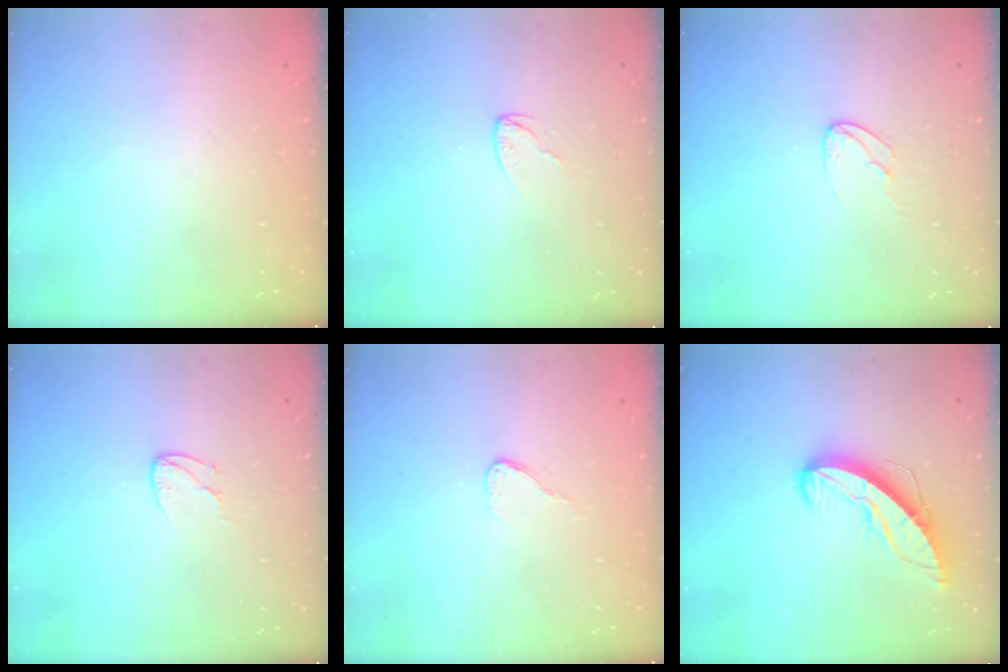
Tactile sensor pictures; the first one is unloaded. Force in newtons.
{"total": 3.0, "press": 3.0, "slide": 0.3}
{"total": 5.6, "press": 5.5, "slide": 0.6}
{"total": 3.7, "press": 3.6, "slide": 0.3}
{"total": 3.8, "press": 3.8, "slide": 0.3}
{"total": 10.8, "press": 10.7, "slide": 0.8}